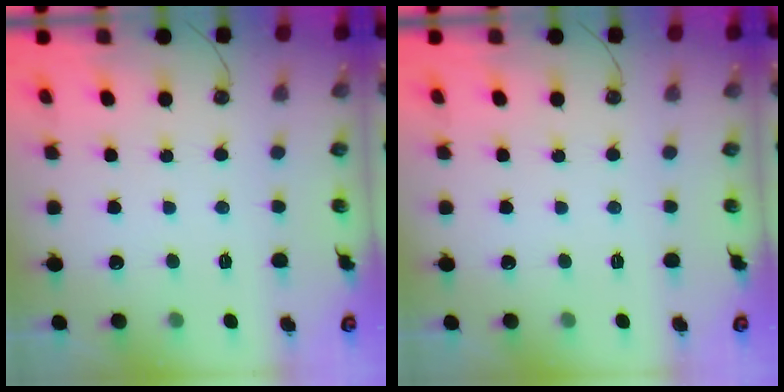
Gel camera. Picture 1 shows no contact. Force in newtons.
{"total": 0.0}